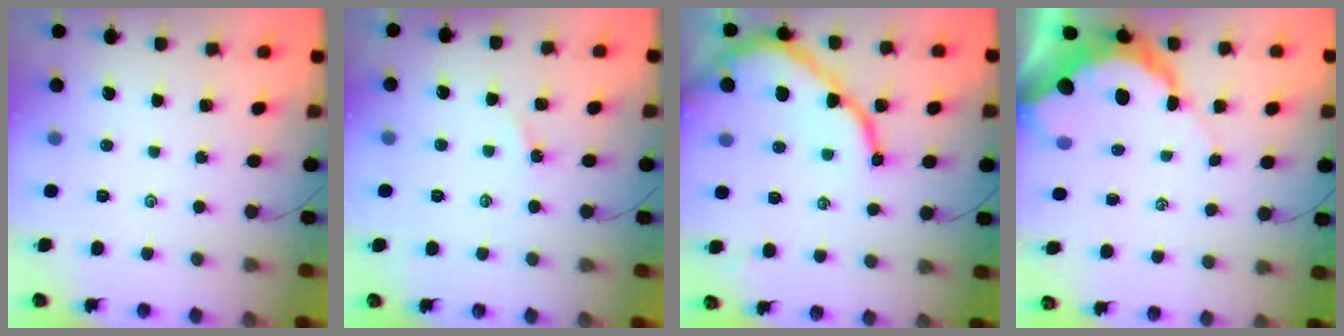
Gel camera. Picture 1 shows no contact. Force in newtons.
{"total": 1.5, "press": 1.5, "slide": 0.3}
{"total": 11.3, "press": 11.2, "slide": 1.3}
{"total": 9.6, "press": 9.6, "slide": 0.9}